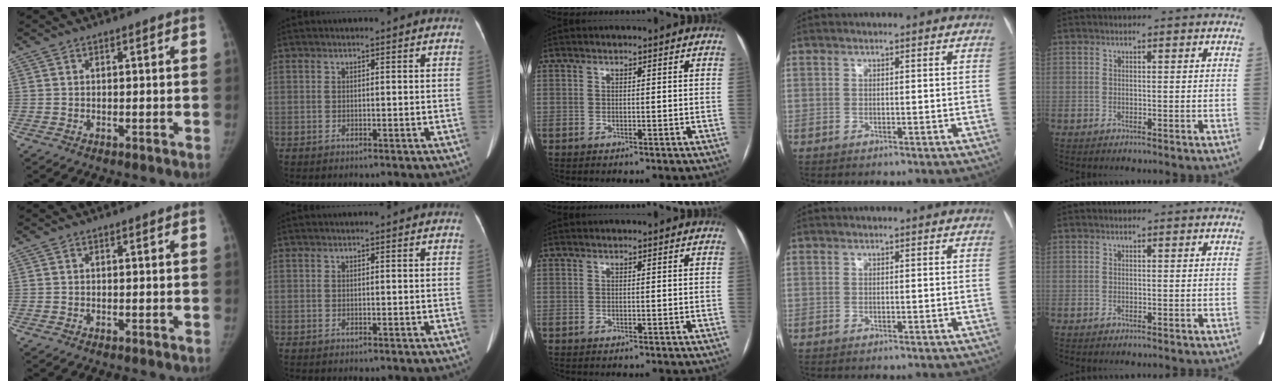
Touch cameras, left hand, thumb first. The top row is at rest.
{}